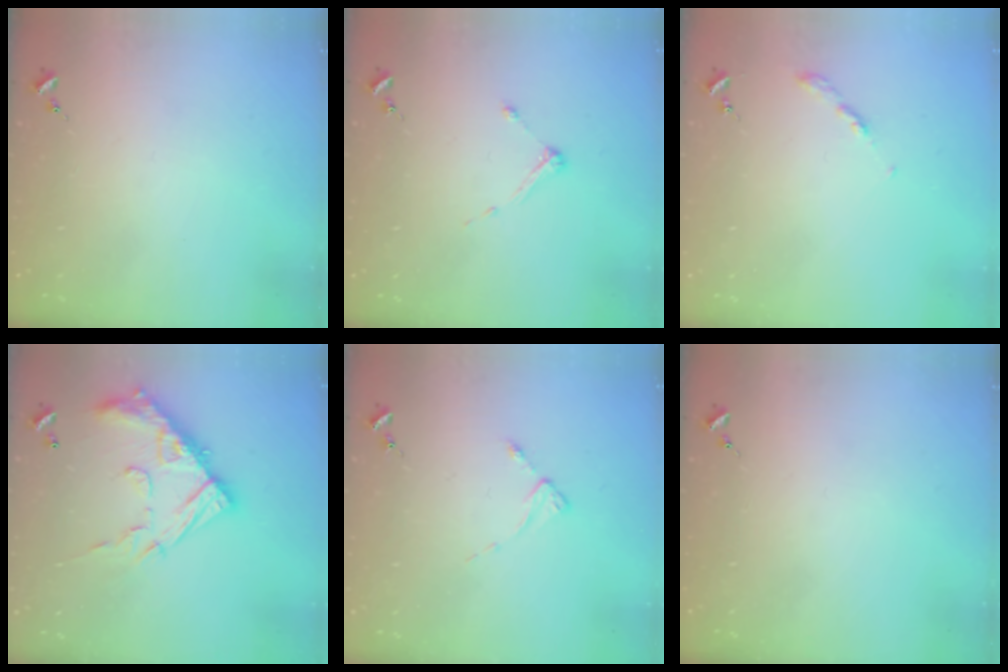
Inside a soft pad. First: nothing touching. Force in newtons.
{"total": 3.9, "press": 3.8, "slide": 0.4}
{"total": 2.7, "press": 2.6, "slide": 0.3}
{"total": 18.0, "press": 18.0, "slide": 1.4}
{"total": 2.5, "press": 2.5, "slide": 0.3}
{"total": 0.0}